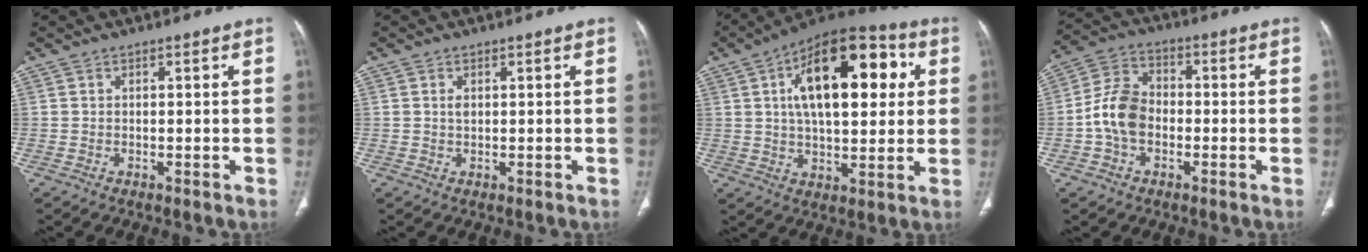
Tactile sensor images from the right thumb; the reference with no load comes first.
{"total": 1.2, "force": [0.3, 0.7, 0.9], "torque": [-0.014, 0.001, 0.008]}
{"total": 22.5, "force": [5.7, 11.0, 18.8], "torque": [-0.257, 0.012, 0.078]}
{"total": 9.2, "force": [-1.8, 6.6, 6.2], "torque": [-0.112, 0.030, -0.046]}